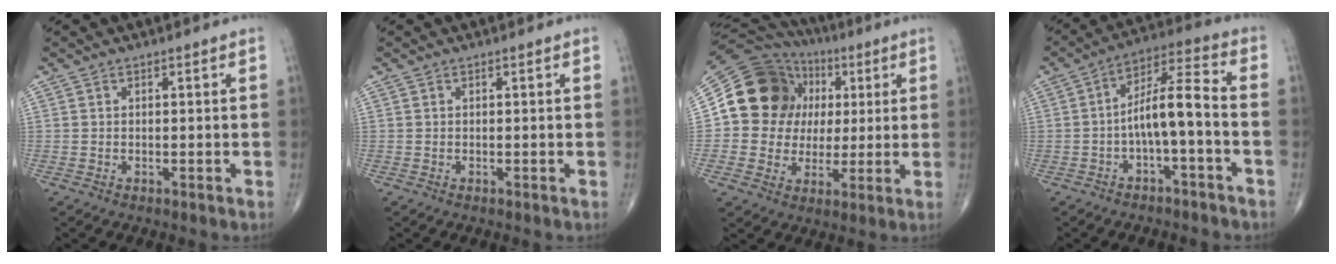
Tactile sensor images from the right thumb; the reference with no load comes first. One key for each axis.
{"total": 0.0}
{"total": 17.8, "fx": 3.1, "fy": 15.7, "fz": 7.9, "tx": -0.105, "ty": 0.026, "tz": 0.058}
{"total": 9.5, "fx": -2.3, "fy": 1.8, "fz": 9.0, "tx": -0.166, "ty": 0.055, "tz": -0.038}